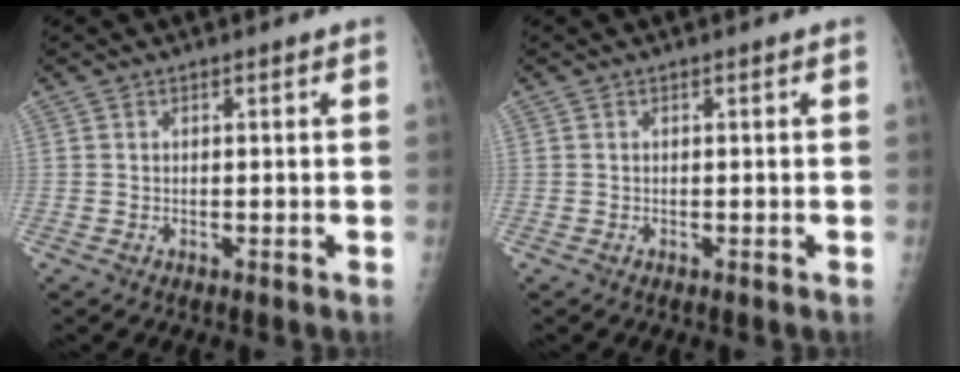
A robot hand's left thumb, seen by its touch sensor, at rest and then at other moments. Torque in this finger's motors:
{"motor_torque": [0.03, 0.03, 0.00, -0.03, 0.00]}